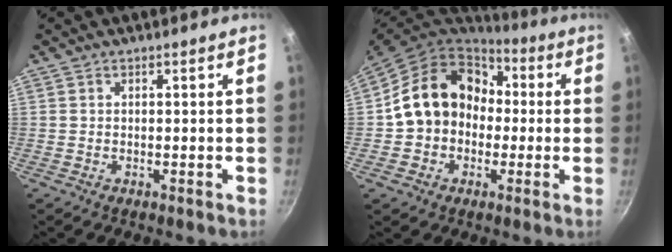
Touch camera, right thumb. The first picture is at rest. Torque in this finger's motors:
{"motor_torque": [-0.14, 1.23, 0.95, -0.95, 0.22]}